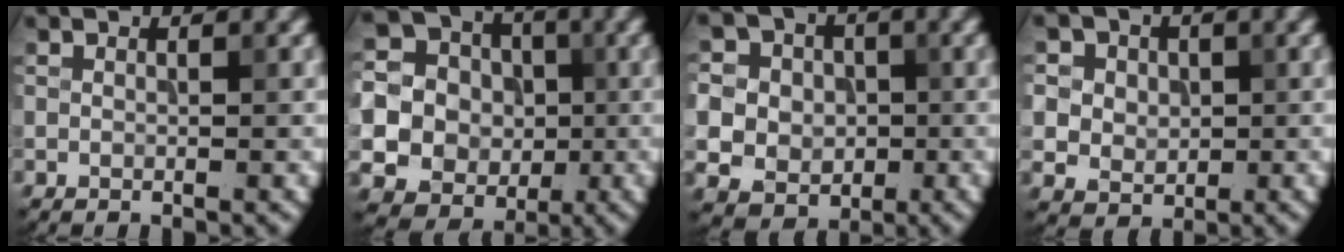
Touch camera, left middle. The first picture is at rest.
{"total": 16.7, "force": [-1.4, 16.0, 4.8], "torque": [-0.147, 0.010, -0.052]}
{"total": 10.0, "force": [0.1, 9.5, 3.2], "torque": [-0.094, 0.017, -0.005]}
{"total": 6.6, "force": [2.4, 5.5, 2.8], "torque": [-0.053, 0.020, 0.026]}